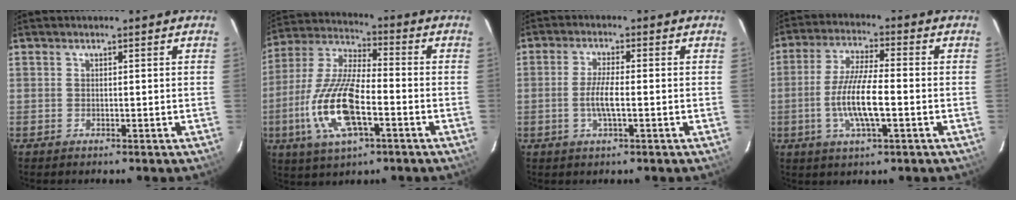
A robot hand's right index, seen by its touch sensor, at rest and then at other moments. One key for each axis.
{"total": 16.8, "fx": -5.5, "fy": 5.9, "fz": 14.7, "tx": -0.314, "ty": -0.009, "tz": -0.107}
{"total": 4.7, "fx": -1.2, "fy": 0.7, "fz": 4.5, "tx": -0.089, "ty": 0.000, "tz": -0.025}
{"total": 10.2, "fx": -2.6, "fy": 2.0, "fz": 9.7, "tx": -0.193, "ty": -0.001, "tz": -0.052}